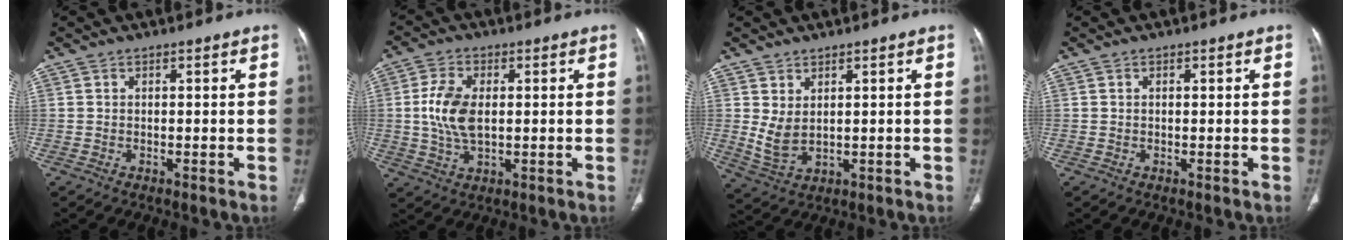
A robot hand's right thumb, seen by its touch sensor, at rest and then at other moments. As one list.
[{"total": 8.5, "force": [0.6, 4.9, 7.0], "torque": [-0.144, -0.001, 0.013]}, {"total": 4.9, "force": [1.3, 2.8, 3.8], "torque": [-0.073, -0.012, 0.040]}, {"total": 0.0}]